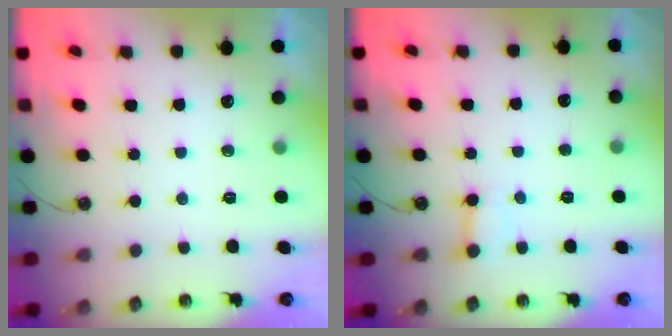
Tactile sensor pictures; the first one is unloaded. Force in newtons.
{"total": 2.5, "press": 2.5, "slide": 0.4}